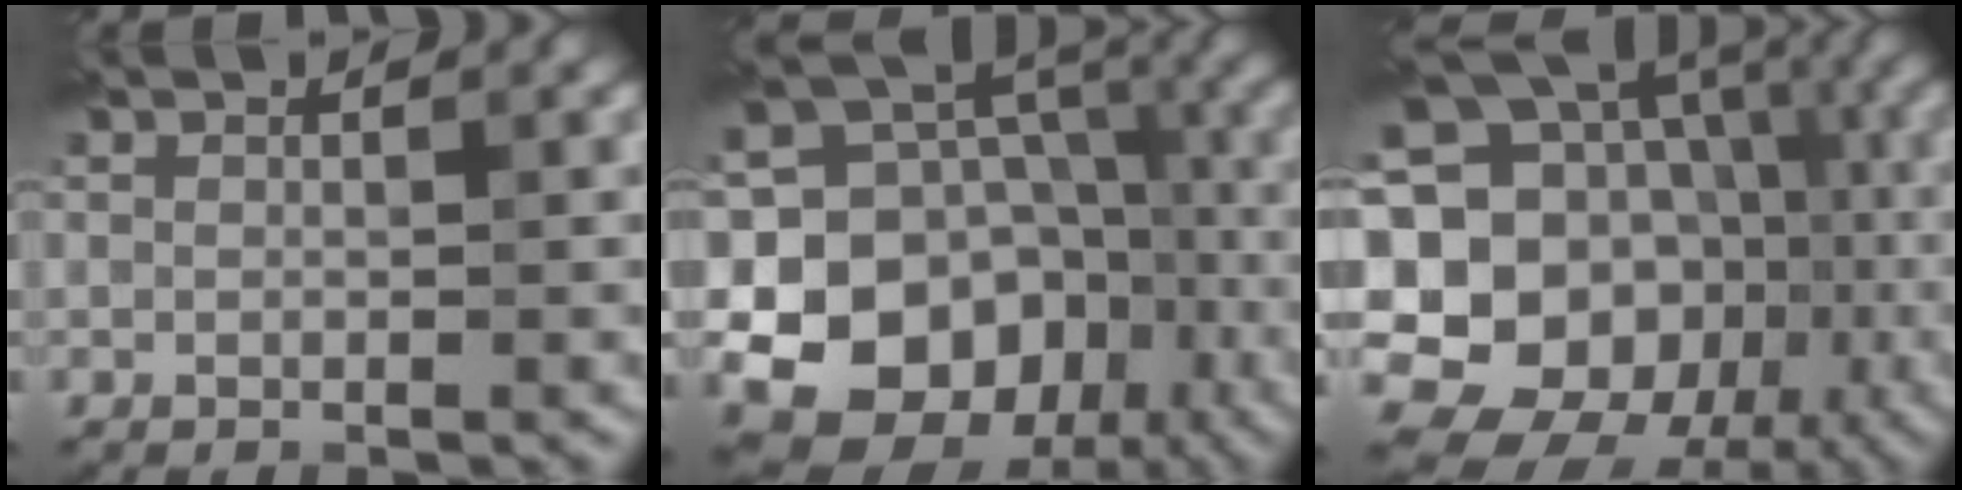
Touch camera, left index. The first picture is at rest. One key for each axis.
{"total": 16.8, "fx": -4.8, "fy": 14.5, "fz": 7.0, "tx": -0.138, "ty": -0.011, "tz": -0.078}
{"total": 21.6, "fx": -3.3, "fy": 18.9, "fz": 9.9, "tx": -0.173, "ty": 0.019, "tz": -0.077}